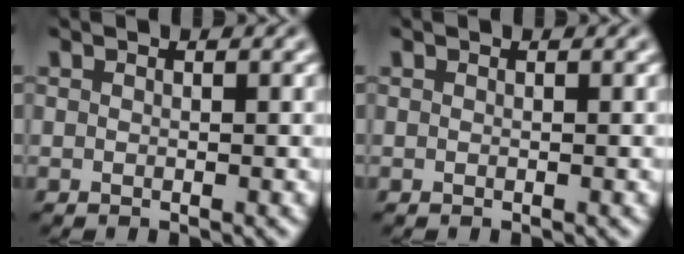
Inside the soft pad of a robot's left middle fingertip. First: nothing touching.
{"total": 0.0}